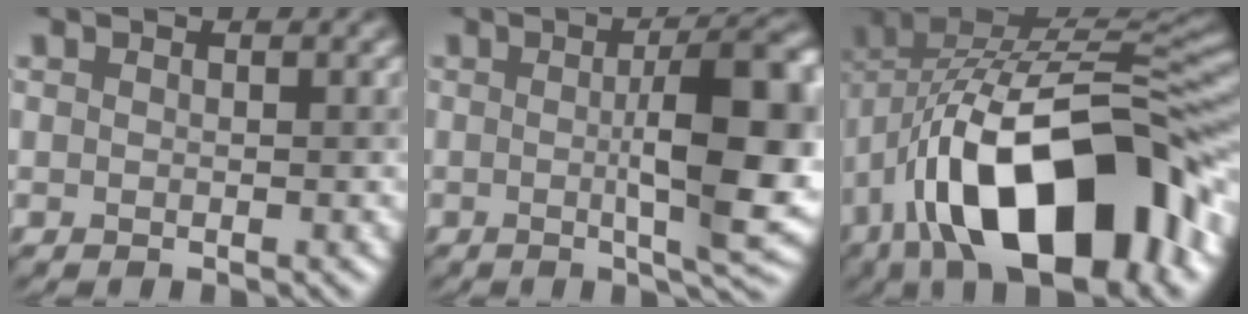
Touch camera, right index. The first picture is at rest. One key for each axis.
{"total": 10.4, "fx": 0.2, "fy": 2.5, "fz": 10.1, "tx": -0.130, "ty": -0.002, "tz": 0.004}
{"total": 16.8, "fx": -5.9, "fy": 7.7, "fz": 13.8, "tx": -0.200, "ty": 0.011, "tz": -0.102}